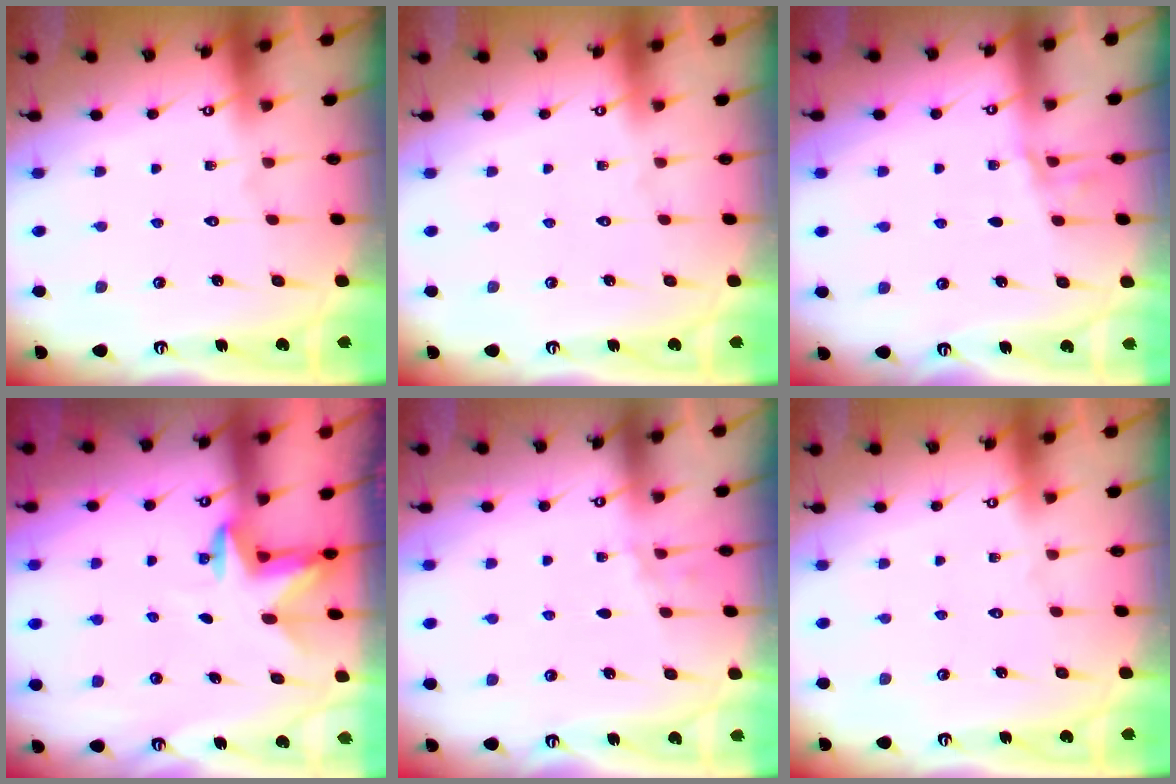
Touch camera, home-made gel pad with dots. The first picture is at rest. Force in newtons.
{"total": 0.0}
{"total": 1.3, "press": 1.2, "slide": 0.3}
{"total": 3.1, "press": 3.0, "slide": 0.7}
{"total": 2.5, "press": 1.6, "slide": 1.8}
{"total": 0.0}